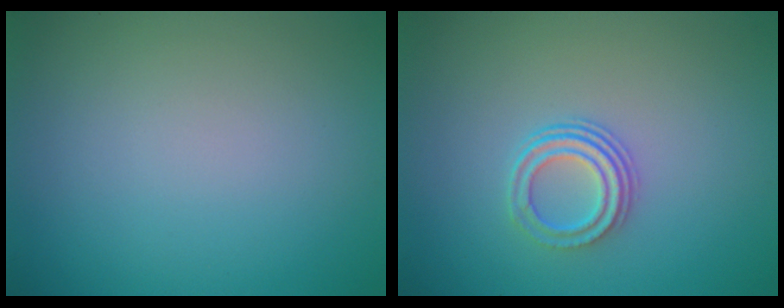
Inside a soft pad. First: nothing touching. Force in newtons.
{"total": 3.0, "press": 2.2, "slide": 2.0}